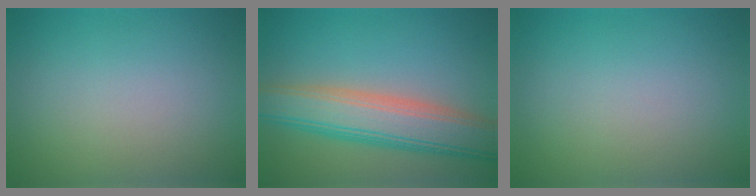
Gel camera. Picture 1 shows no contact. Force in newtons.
{"total": 7.9, "press": 7.9, "slide": 0.3}
{"total": 0.0}